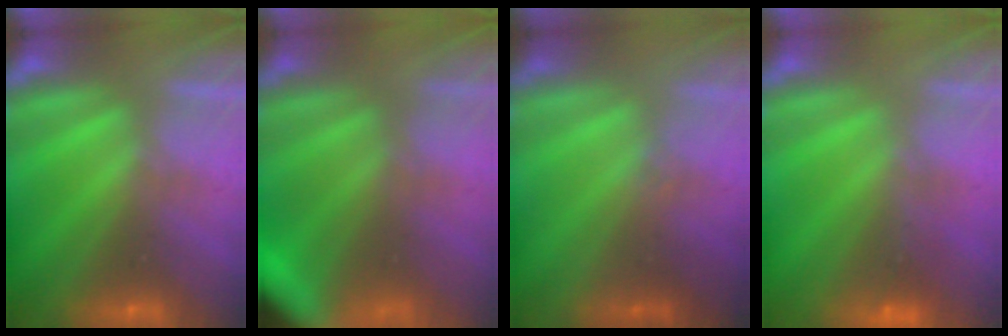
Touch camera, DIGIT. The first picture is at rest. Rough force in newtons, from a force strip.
{"total": 5.8}
{"total": 1.3}
{"total": 1.2}